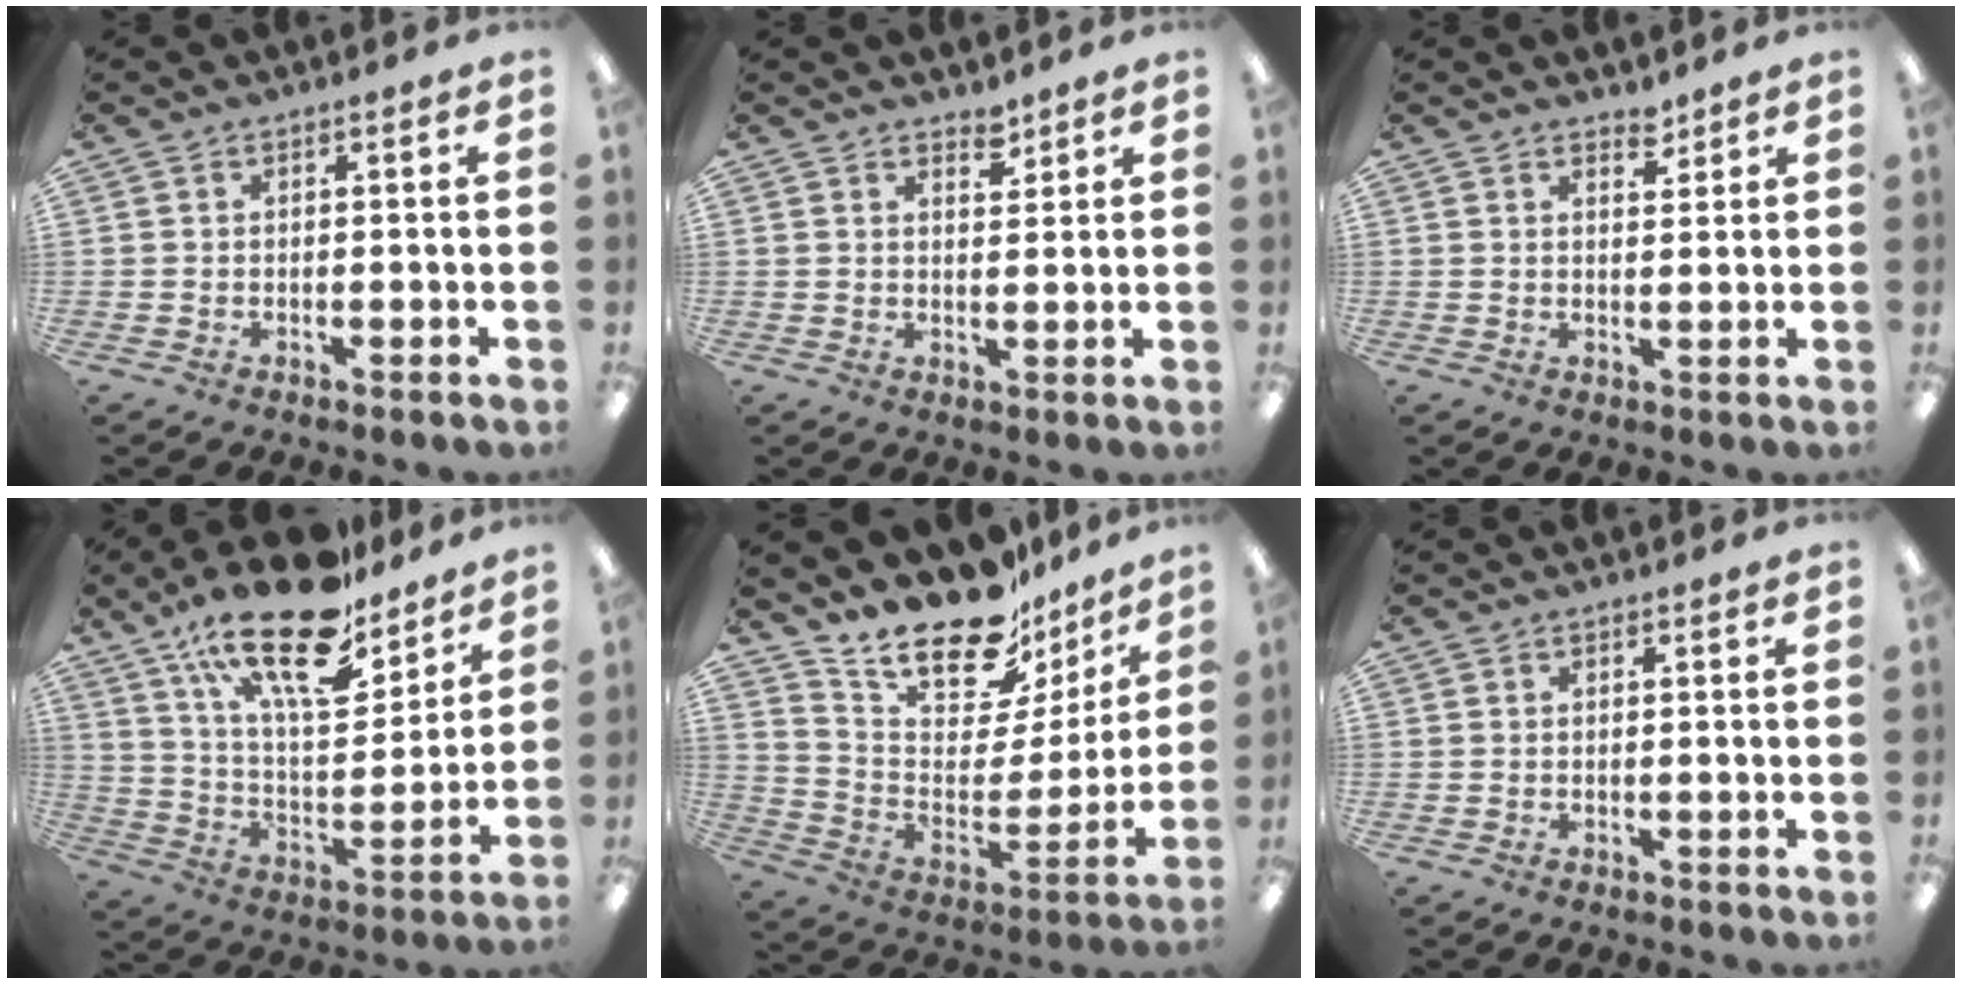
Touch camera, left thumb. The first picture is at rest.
{"total": 3.3, "force": [2.9, 1.4, 0.8], "torque": [0.003, -0.021, 0.049]}
{"total": 2.9, "force": [2.5, 1.2, 0.7], "torque": [0.000, -0.016, 0.044]}
{"total": 23.8, "force": [16.5, 9.3, 14.4], "torque": [-0.236, -0.100, 0.284]}
{"total": 20.9, "force": [17.9, 7.9, 7.4], "torque": [-0.124, -0.137, 0.313]}
{"total": 0.0}